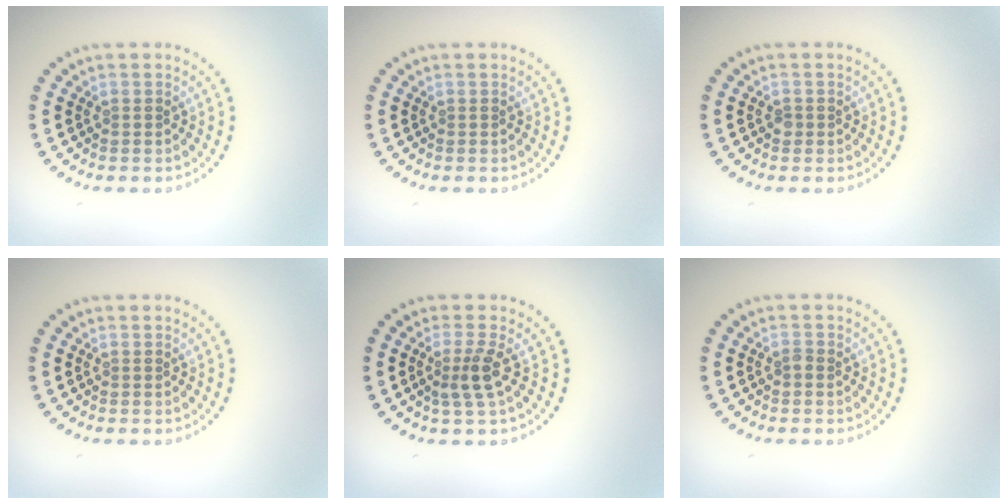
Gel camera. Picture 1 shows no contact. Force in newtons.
{"total": 0.0}
{"total": 0.6, "press": 0.4, "slide": 0.4}
{"total": 0.0}
{"total": 2.4, "press": 1.8, "slide": 1.5}
{"total": 0.6, "press": 0.5, "slide": 0.3}